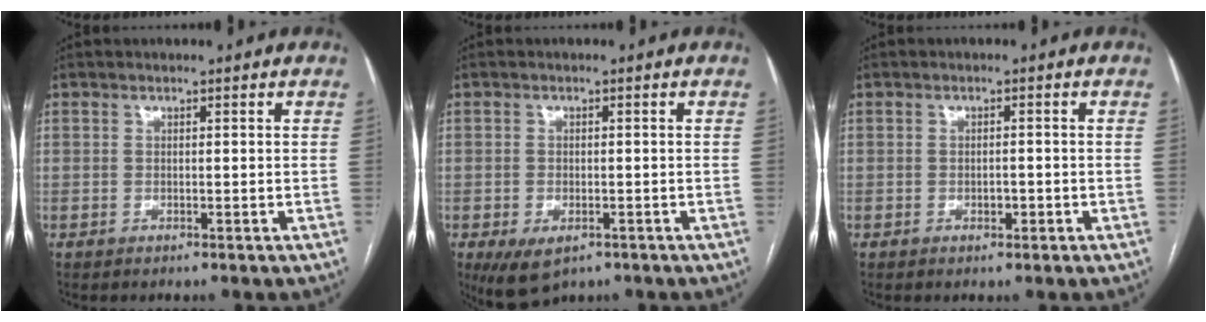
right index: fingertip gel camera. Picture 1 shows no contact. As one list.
[{"total": 5.7, "force": [-3.1, 3.2, 3.5], "torque": [-0.063, -0.008, -0.041]}, {"total": 1.5, "force": [-0.6, 0.6, 1.2], "torque": [-0.021, 0.001, -0.008]}]